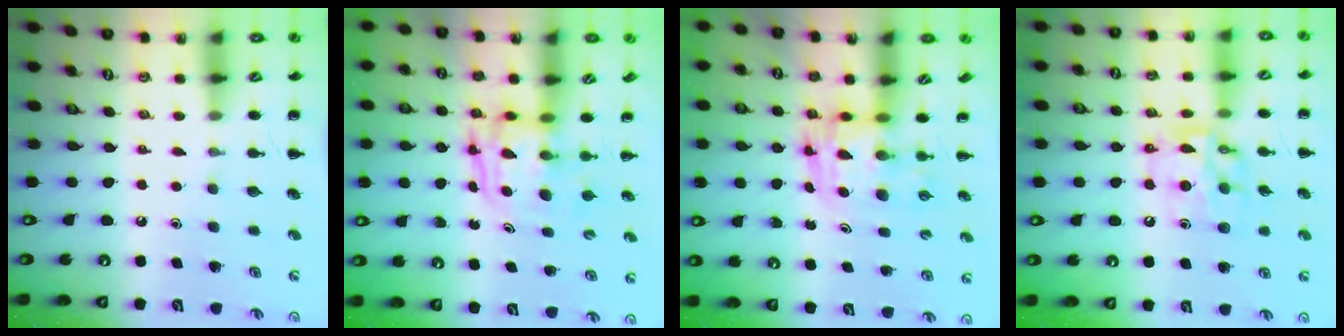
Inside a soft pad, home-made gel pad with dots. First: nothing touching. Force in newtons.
{"total": 3.9, "press": 3.8, "slide": 0.4}
{"total": 3.6, "press": 3.5, "slide": 0.6}
{"total": 13.8, "press": 13.6, "slide": 2.3}